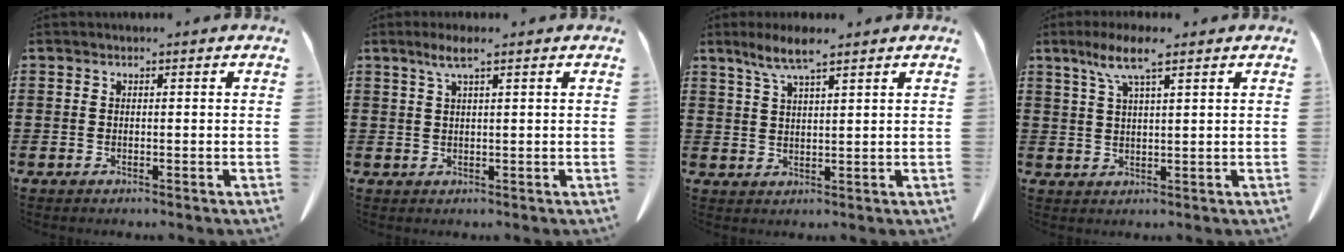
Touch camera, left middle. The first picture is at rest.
{"total": 2.8, "force": [1.6, 0.2, 2.3], "torque": [-0.049, 0.002, 0.028]}
{"total": 5.6, "force": [3.9, 0.8, 4.0], "torque": [-0.086, -0.002, 0.069]}
{"total": 6.4, "force": [4.1, 0.8, 4.9], "torque": [-0.104, 0.002, 0.070]}